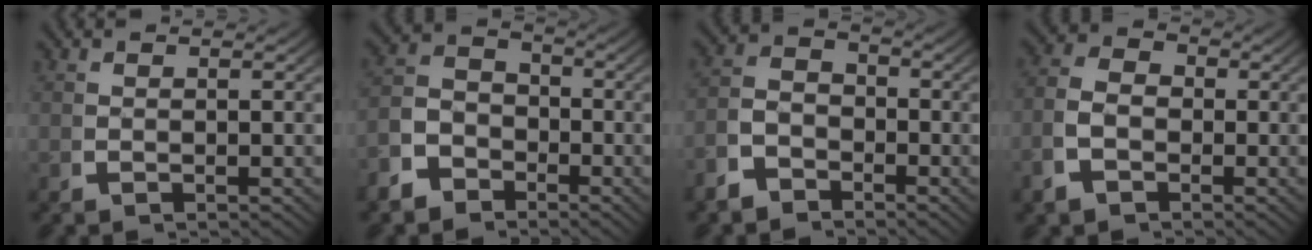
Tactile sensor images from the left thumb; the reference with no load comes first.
{"total": 6.0, "force": [-2.3, 4.9, 2.7], "torque": [-0.033, -0.010, -0.047]}
{"total": 4.0, "force": [-2.0, 2.8, 1.9], "torque": [-0.034, -0.016, -0.035]}
{"total": 4.4, "force": [-0.8, 3.5, 2.6], "torque": [-0.051, -0.010, -0.016]}